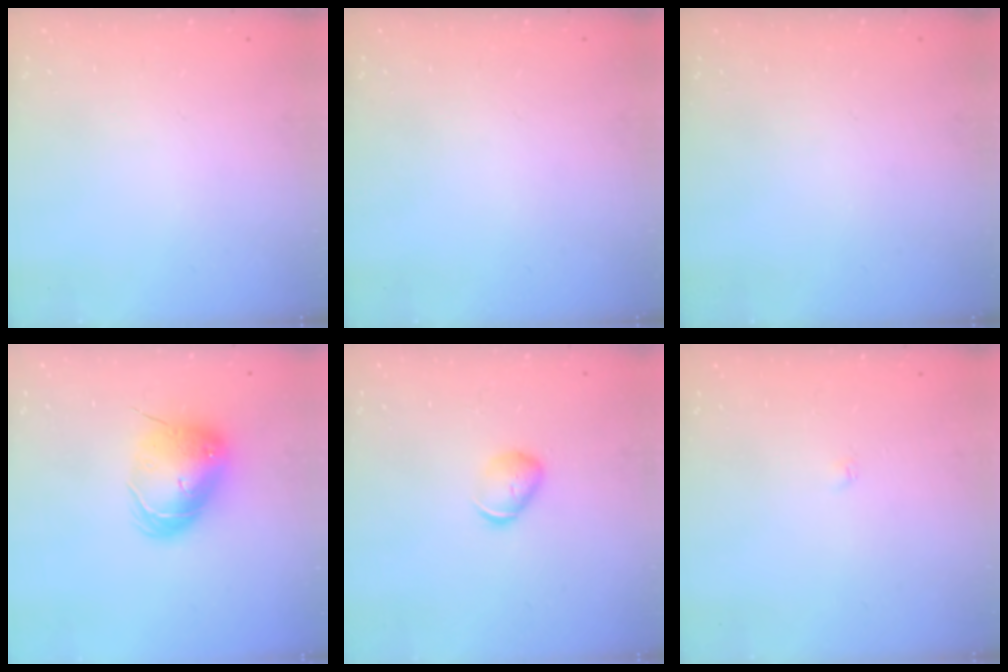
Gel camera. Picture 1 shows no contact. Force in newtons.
{"total": 0.0}
{"total": 0.0}
{"total": 9.0, "press": 8.9, "slide": 1.7}
{"total": 5.8, "press": 5.8, "slide": 0.7}
{"total": 1.9, "press": 1.9, "slide": 0.3}